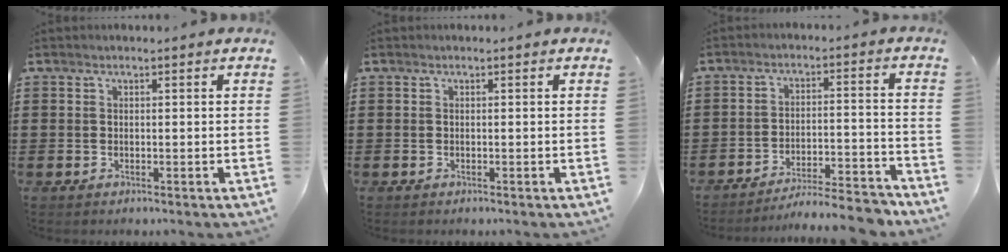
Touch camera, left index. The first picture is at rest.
{"total": 0.0}
{"total": 6.7, "force": [-6.4, 0.1, 1.9], "torque": [-0.023, 0.004, -0.120]}